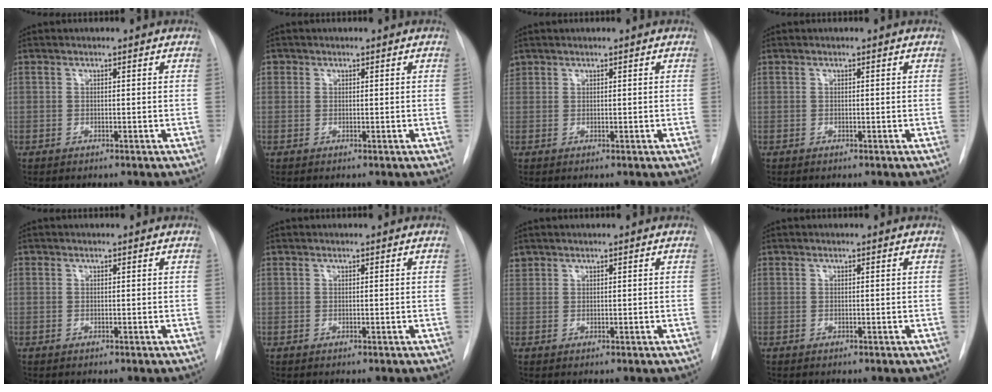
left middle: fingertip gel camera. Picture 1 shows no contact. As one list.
[{"total": 0.9, "force": [0.3, 0.8, 0.1], "torque": [0.007, 0.005, 0.003]}, {"total": 1.4, "force": [0.9, 1.0, 0.1], "torque": [0.000, 0.016, 0.018]}, {"total": 0.0}, {"total": 0.0}, {"total": 0.0}, {"total": 1.1, "force": [0.9, 0.6, -0.1], "torque": [0.005, 0.012, 0.017]}, {"total": 0.0}]